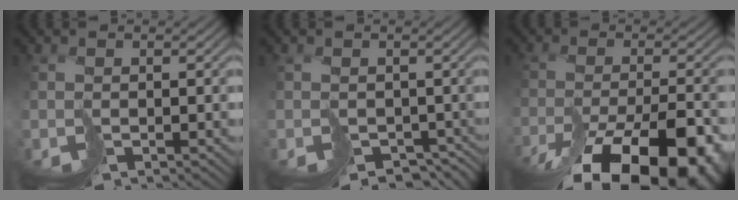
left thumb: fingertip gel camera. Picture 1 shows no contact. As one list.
[{"total": 3.2, "force": [-1.5, 2.6, 1.1], "torque": [-0.008, -0.017, -0.009]}, {"total": 15.3, "force": [-10.6, 5.1, 9.8], "torque": [-0.140, -0.040, -0.135]}]